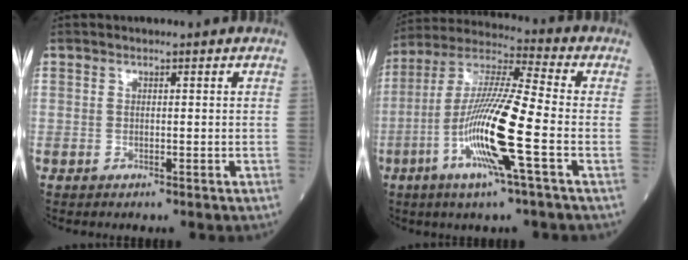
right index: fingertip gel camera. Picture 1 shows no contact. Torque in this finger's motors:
{"motor_torque": [0.76, -0.30, 1.06, 0.21]}